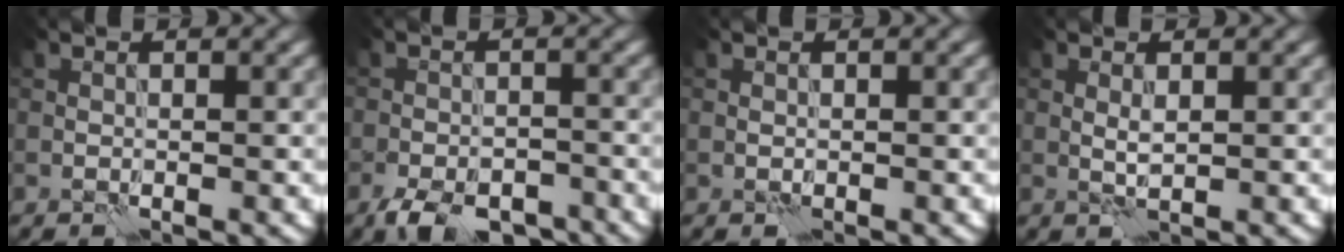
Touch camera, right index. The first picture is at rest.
{"total": 6.5, "force": [-4.8, 2.6, 3.5], "torque": [-0.048, -0.010, -0.078]}
{"total": 0.0}
{"total": 0.9, "force": [0.4, 0.1, 0.8], "torque": [-0.020, 0.002, 0.009]}